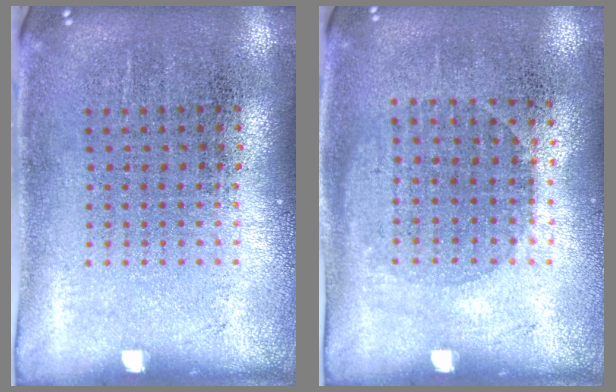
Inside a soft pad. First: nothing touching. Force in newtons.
{"total": 1.0, "press": 0.9, "slide": 0.4}